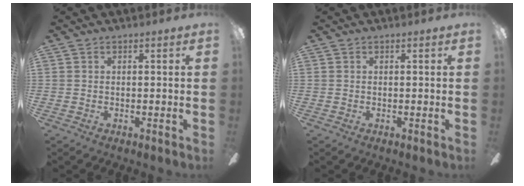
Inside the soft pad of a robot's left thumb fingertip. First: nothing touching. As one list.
[{"total": 0.0}]